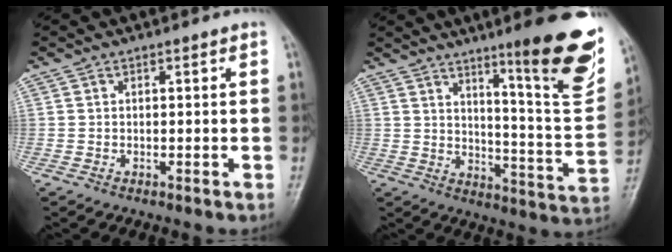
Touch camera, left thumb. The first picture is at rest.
{"total": 19.3, "force": [11.3, 2.5, 15.5], "torque": [-0.169, -0.070, 0.165]}